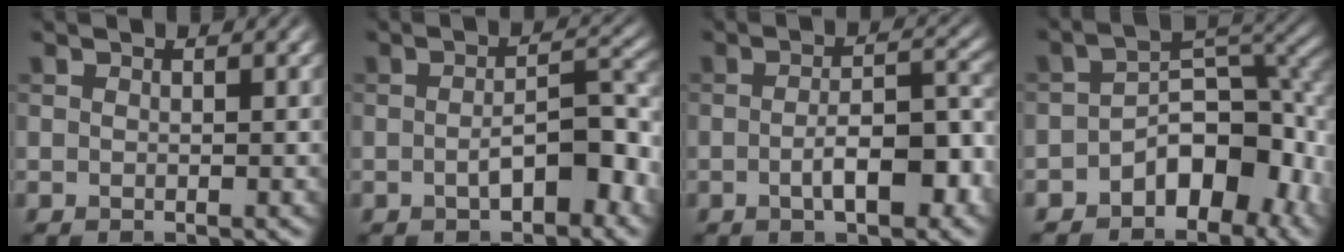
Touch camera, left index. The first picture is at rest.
{"total": 4.9, "force": [-1.6, 1.9, 4.2], "torque": [-0.067, 0.006, -0.024]}
{"total": 5.7, "force": [-1.8, 2.1, 5.0], "torque": [-0.080, 0.002, -0.027]}
{"total": 8.1, "force": [-3.8, 4.7, 5.5], "torque": [-0.058, 0.007, -0.068]}